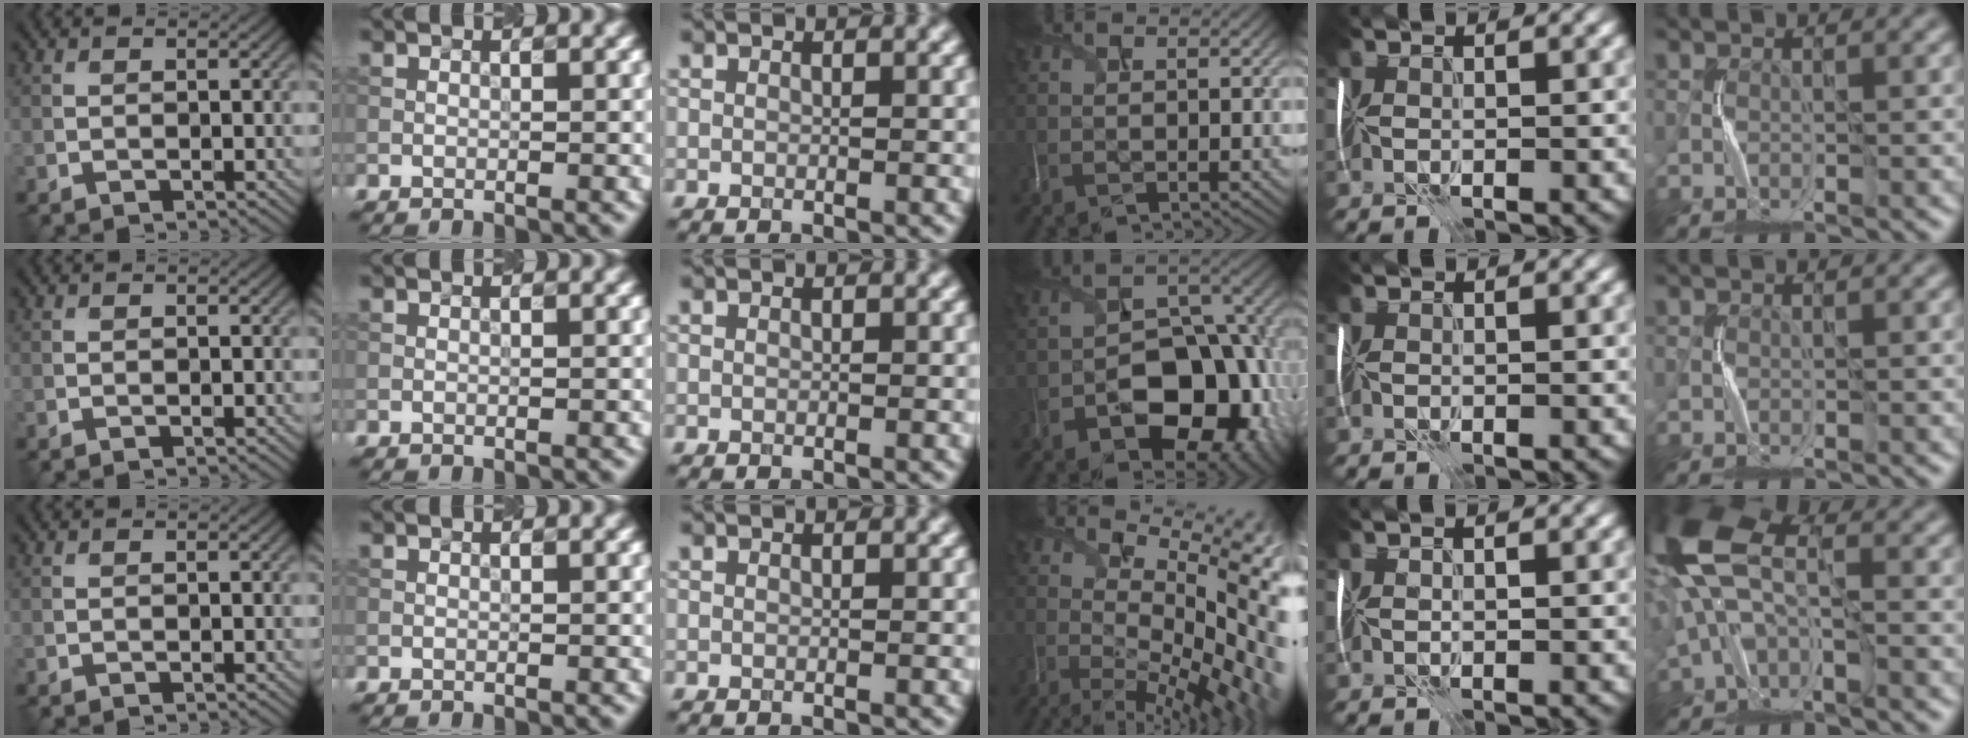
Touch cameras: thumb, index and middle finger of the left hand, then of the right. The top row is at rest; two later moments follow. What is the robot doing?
{"motion": "shake", "object": "plastic piggy bank"}